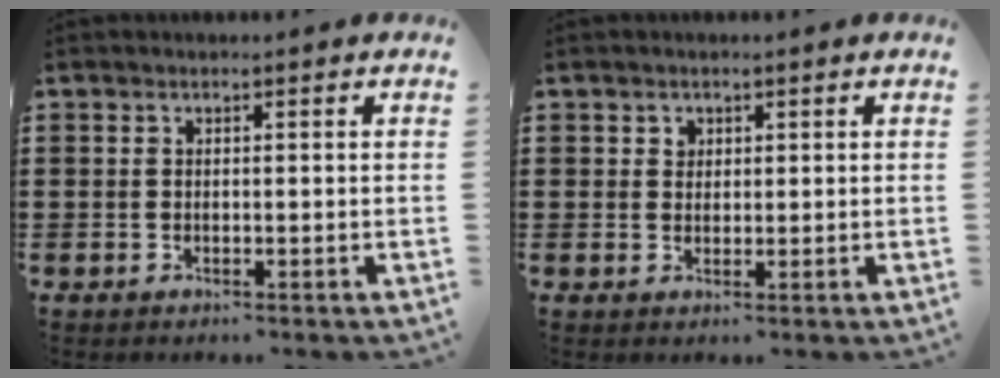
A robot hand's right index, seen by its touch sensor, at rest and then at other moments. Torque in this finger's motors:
{"motor_torque": [0.01, 0.01, 0.00, 0.00]}